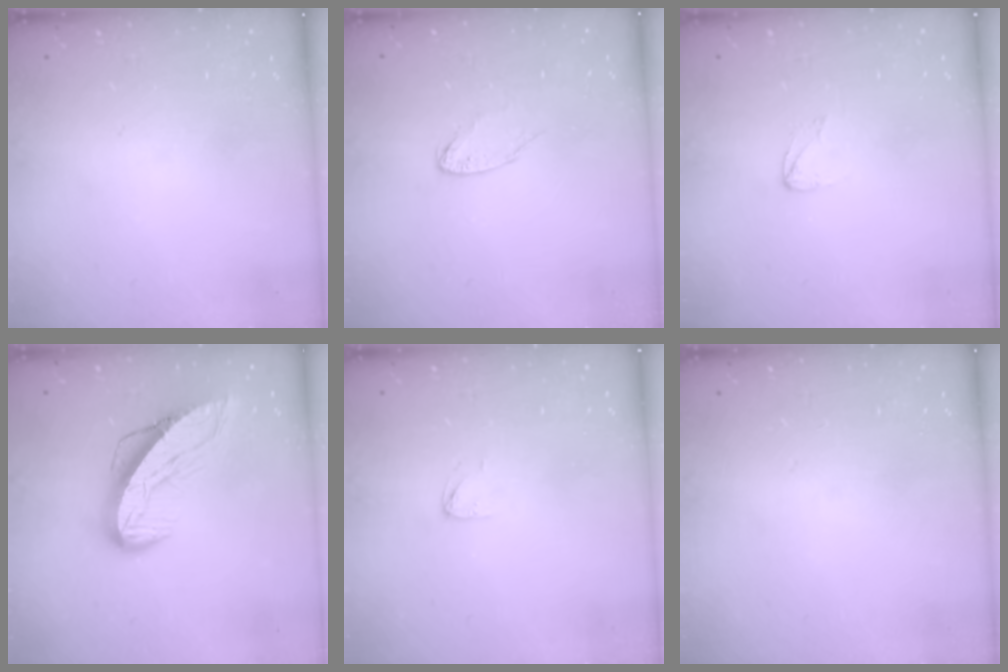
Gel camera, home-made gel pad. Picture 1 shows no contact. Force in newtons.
{"total": 4.7, "press": 4.7, "slide": 0.4}
{"total": 2.7, "press": 2.7, "slide": 0.2}
{"total": 11.0, "press": 11.0, "slide": 1.0}
{"total": 2.9, "press": 2.9, "slide": 0.1}
{"total": 0.0}